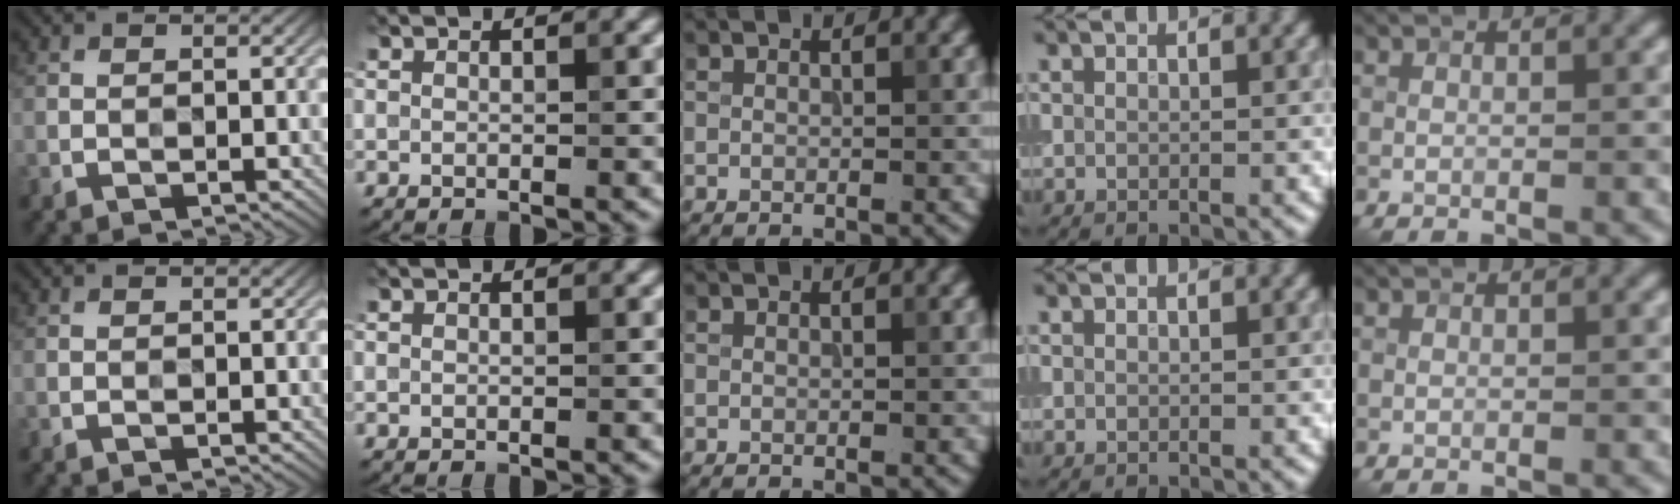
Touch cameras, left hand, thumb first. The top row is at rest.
{}